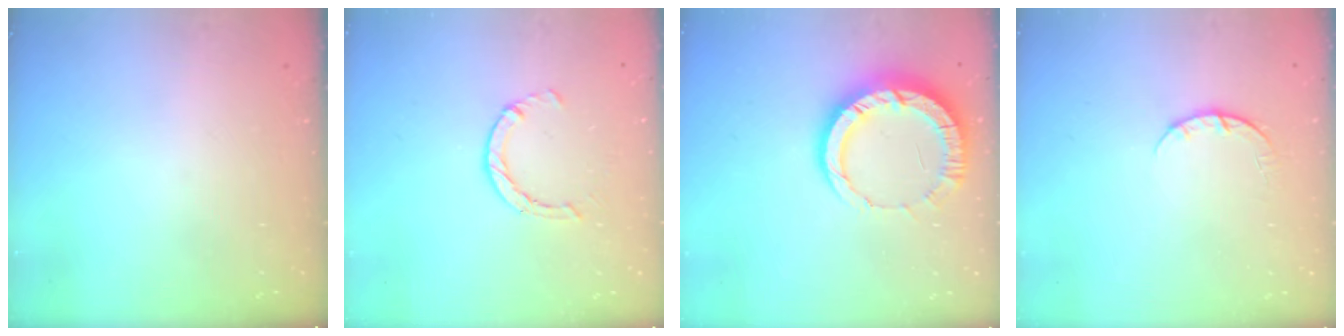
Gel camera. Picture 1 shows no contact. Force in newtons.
{"total": 2.9, "press": 2.8, "slide": 0.4}
{"total": 11.3, "press": 11.2, "slide": 1.2}
{"total": 3.2, "press": 3.2, "slide": 0.5}